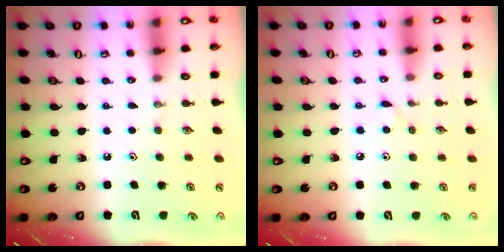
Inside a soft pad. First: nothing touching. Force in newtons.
{"total": 3.6, "press": 3.6, "slide": 0.6}